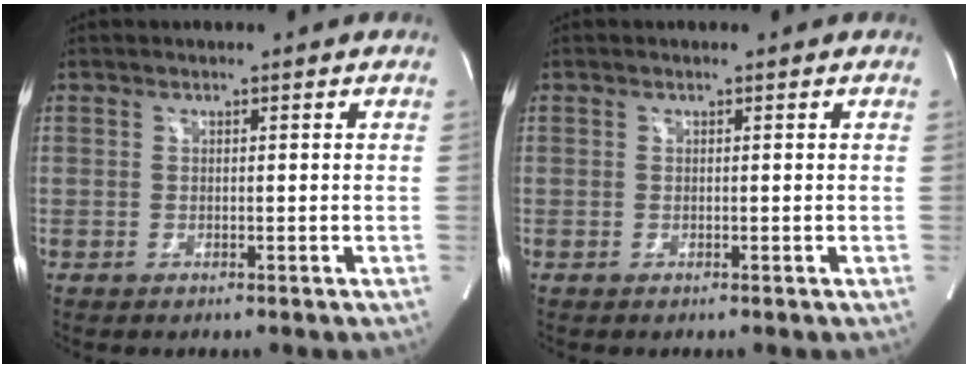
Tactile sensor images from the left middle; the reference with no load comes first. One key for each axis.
{"total": 0.0}